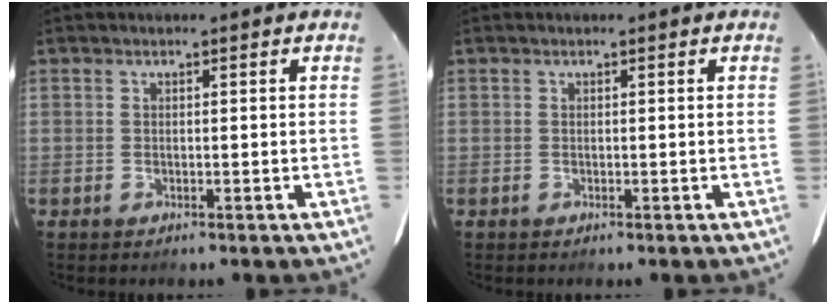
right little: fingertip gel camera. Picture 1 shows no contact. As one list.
[{"total": 0.0}]